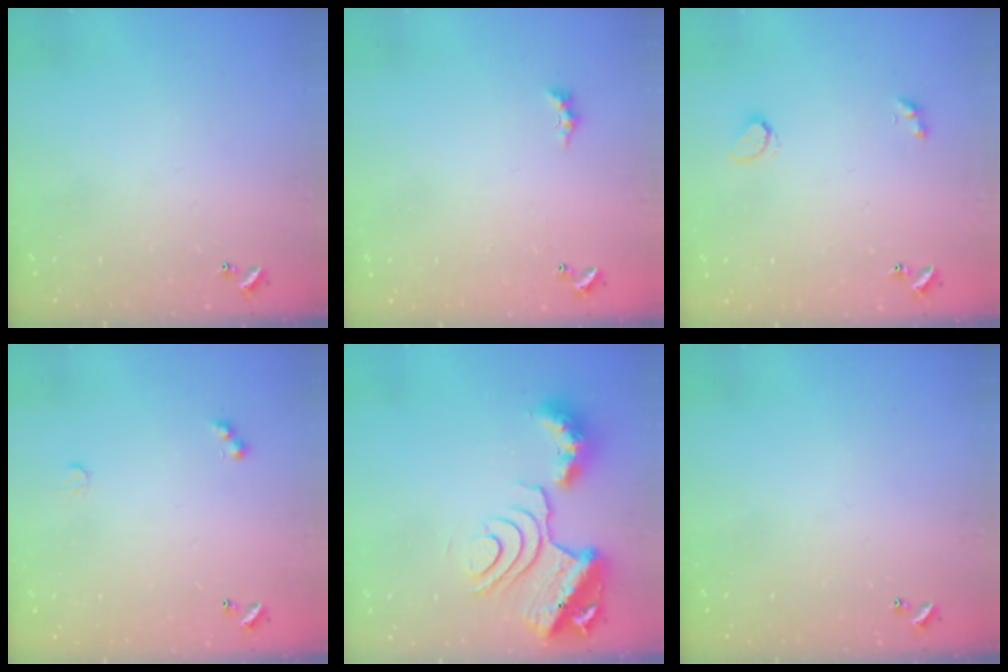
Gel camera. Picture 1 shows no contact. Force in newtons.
{"total": 0.0}
{"total": 2.4, "press": 2.4, "slide": 0.5}
{"total": 2.5, "press": 2.4, "slide": 0.5}
{"total": 12.7, "press": 12.7, "slide": 0.4}
{"total": 0.0}